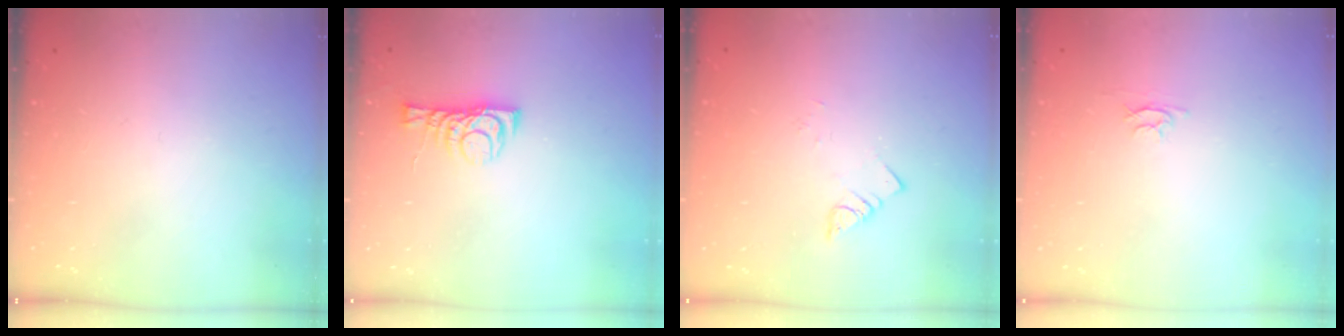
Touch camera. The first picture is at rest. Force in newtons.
{"total": 7.0, "press": 6.9, "slide": 0.5}
{"total": 1.9, "press": 1.9, "slide": 0.1}
{"total": 2.4, "press": 2.4, "slide": 0.3}